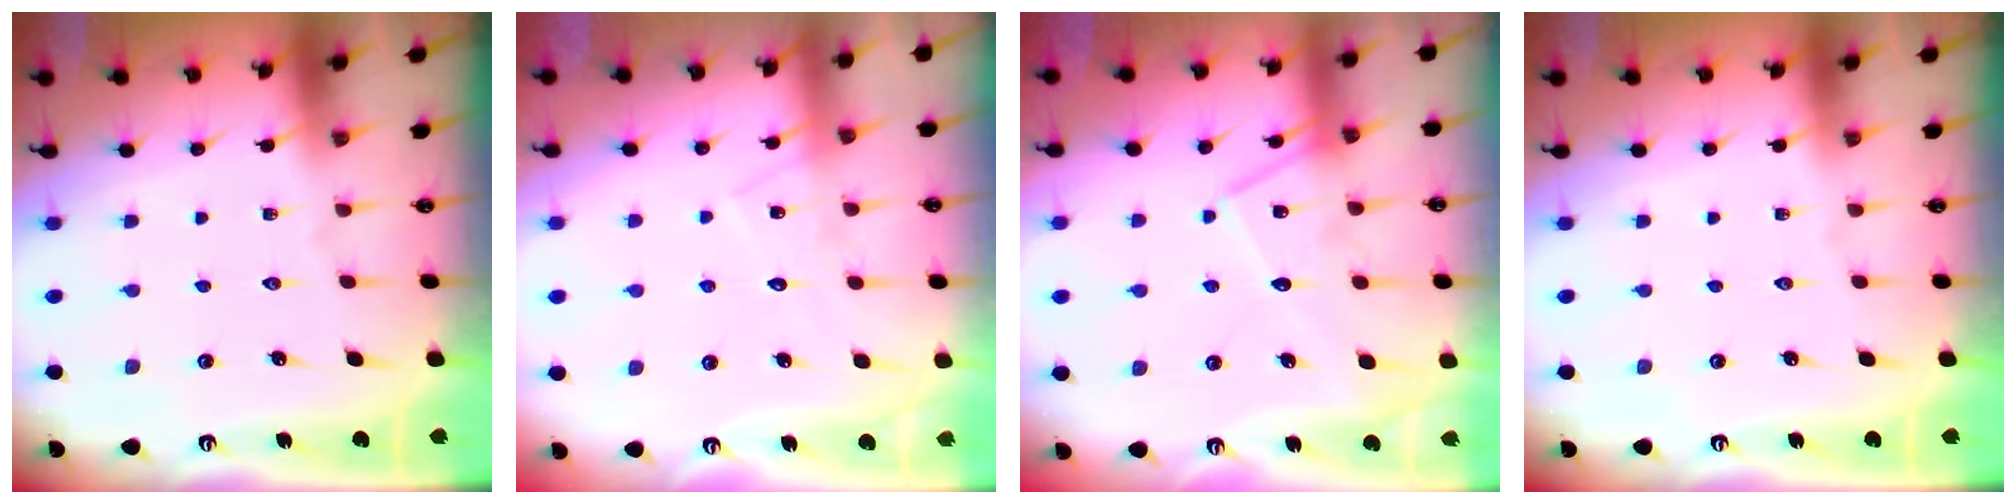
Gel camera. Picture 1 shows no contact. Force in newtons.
{"total": 9.4, "press": 9.4, "slide": 0.5}
{"total": 13.6, "press": 13.5, "slide": 1.0}
{"total": 0.0}